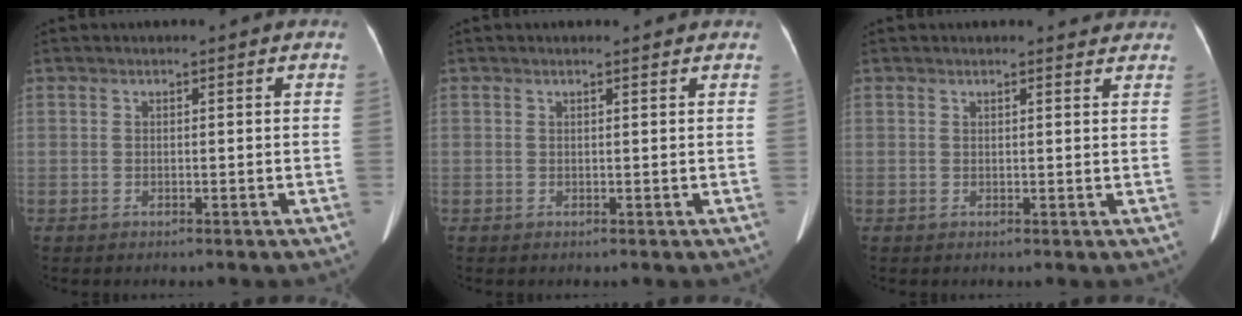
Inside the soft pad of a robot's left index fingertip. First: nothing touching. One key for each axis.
{"total": 1.0, "fx": 0.8, "fy": 0.5, "fz": 0.1, "tx": -0.010, "ty": 0.012, "tz": 0.008}
{"total": 3.4, "fx": 3.3, "fy": 0.8, "fz": 0.2, "tx": -0.001, "ty": -0.003, "tz": 0.025}